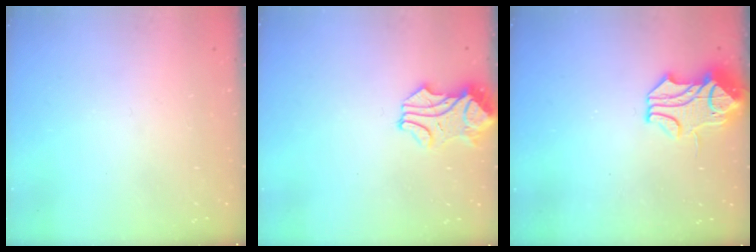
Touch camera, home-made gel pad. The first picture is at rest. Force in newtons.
{"total": 0.9, "press": 0.7, "slide": 0.7}
{"total": 2.0, "press": 1.2, "slide": 1.5}